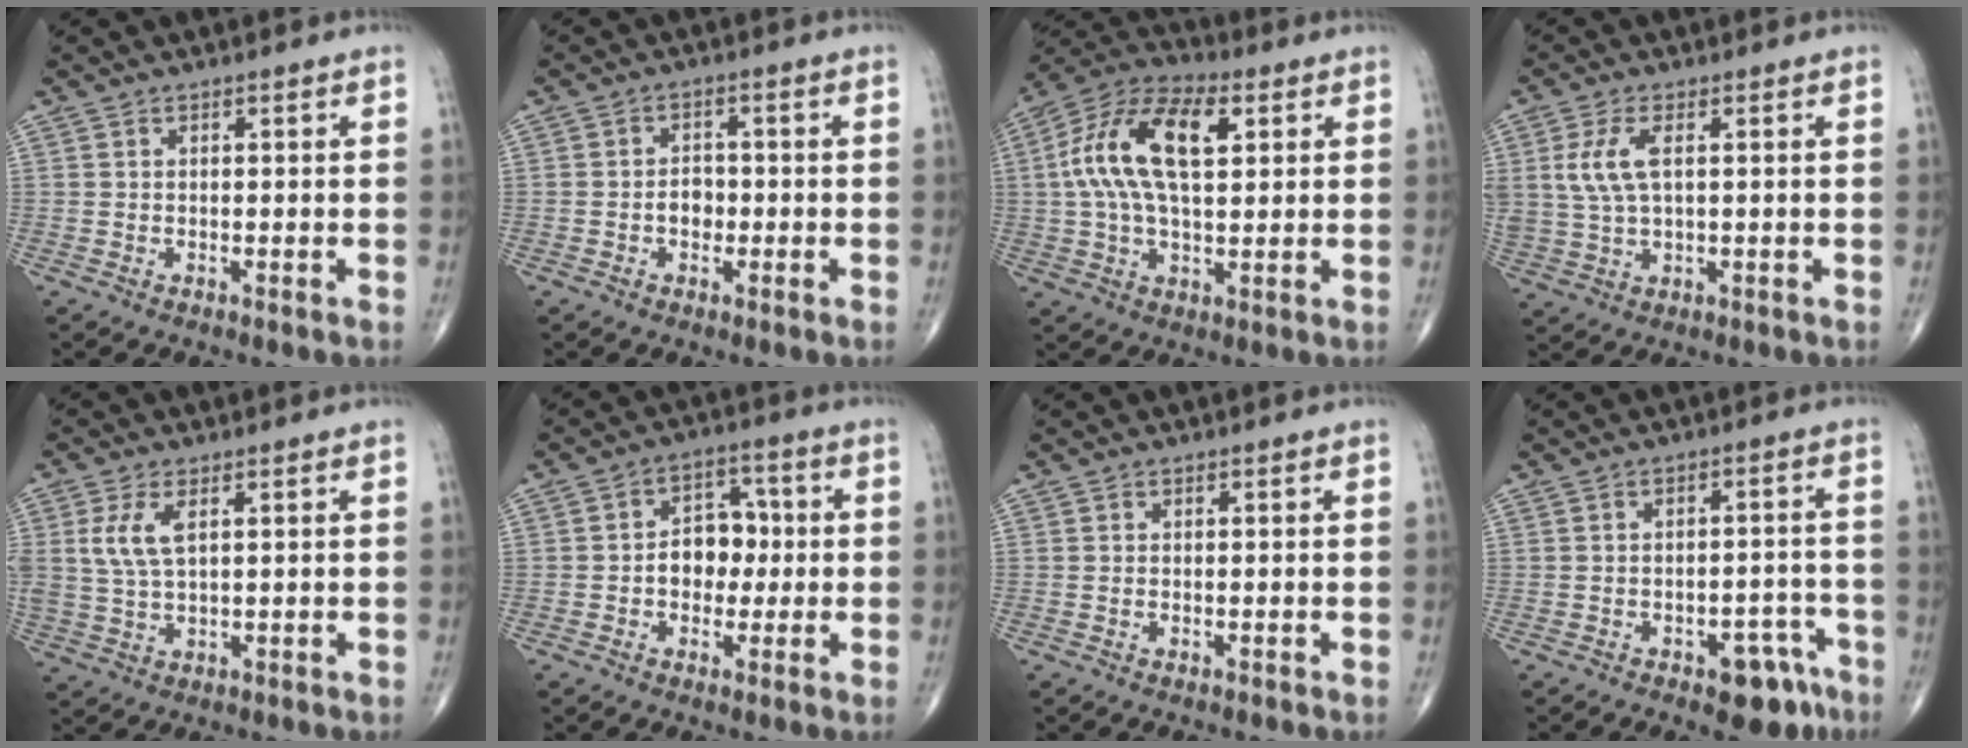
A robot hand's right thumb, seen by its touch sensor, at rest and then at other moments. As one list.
[{"total": 3.2, "force": [-0.7, 2.4, 2.0], "torque": [-0.017, 0.010, -0.016]}, {"total": 16.9, "force": [3.7, 8.4, 14.2], "torque": [-0.270, 0.021, 0.059]}, {"total": 7.0, "force": [1.8, 3.4, 5.9], "torque": [-0.139, 0.001, 0.041]}, {"total": 6.2, "force": [1.9, 2.9, 5.2], "torque": [-0.119, -0.002, 0.046]}, {"total": 7.6, "force": [-0.4, 5.8, 4.9], "torque": [-0.037, 0.023, -0.015]}, {"total": 0.0}, {"total": 8.1, "force": [-4.8, 4.0, 5.3], "torque": [-0.035, 0.041, -0.056]}]